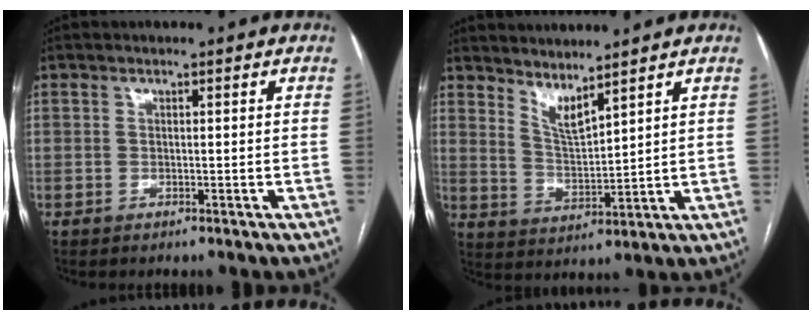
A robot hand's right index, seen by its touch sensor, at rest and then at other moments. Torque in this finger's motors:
{"motor_torque": [-0.09, 0.26, 0.00, 0.02]}